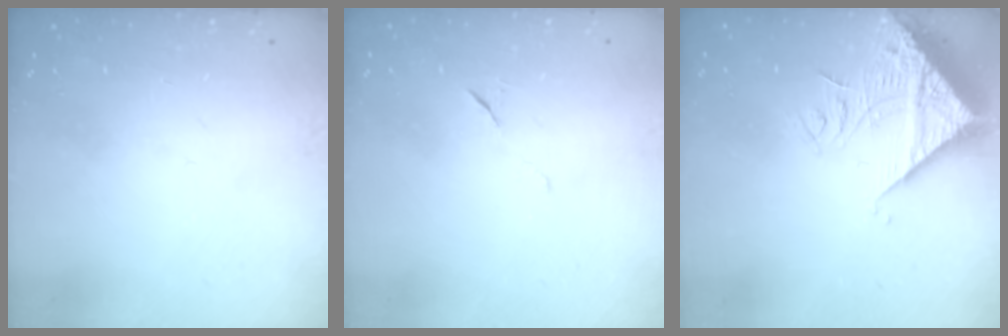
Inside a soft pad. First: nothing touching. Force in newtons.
{"total": 3.8, "press": 3.4, "slide": 1.7}
{"total": 15.4, "press": 15.2, "slide": 1.8}